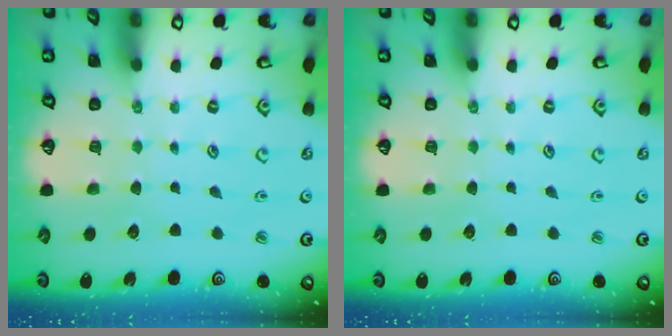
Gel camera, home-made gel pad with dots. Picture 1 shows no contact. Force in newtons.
{"total": 0.0}